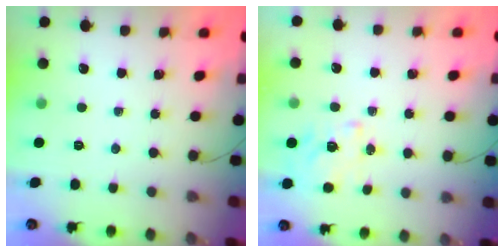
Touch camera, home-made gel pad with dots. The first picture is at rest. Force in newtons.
{"total": 2.3, "press": 2.3, "slide": 0.4}